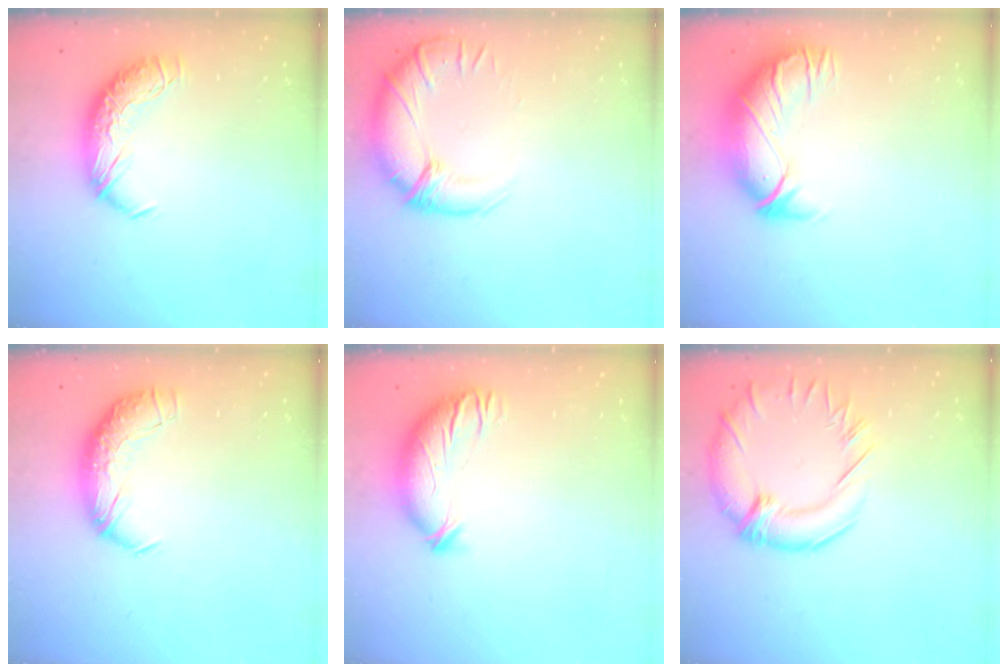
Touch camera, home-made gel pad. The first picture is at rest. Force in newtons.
{"total": 2.8, "press": 0.1, "slide": 2.8}
{"total": 3.0, "press": 0.3, "slide": 3.0}
{"total": 2.3, "press": 0.9, "slide": 2.2}
{"total": 3.6, "press": 2.9, "slide": 2.2}
{"total": 5.5, "press": 4.7, "slide": 2.8}